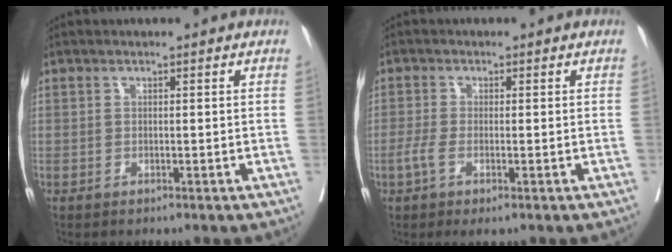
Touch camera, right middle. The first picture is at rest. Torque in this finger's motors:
{"motor_torque": [0.30, -0.13, 0.26, 0.08]}